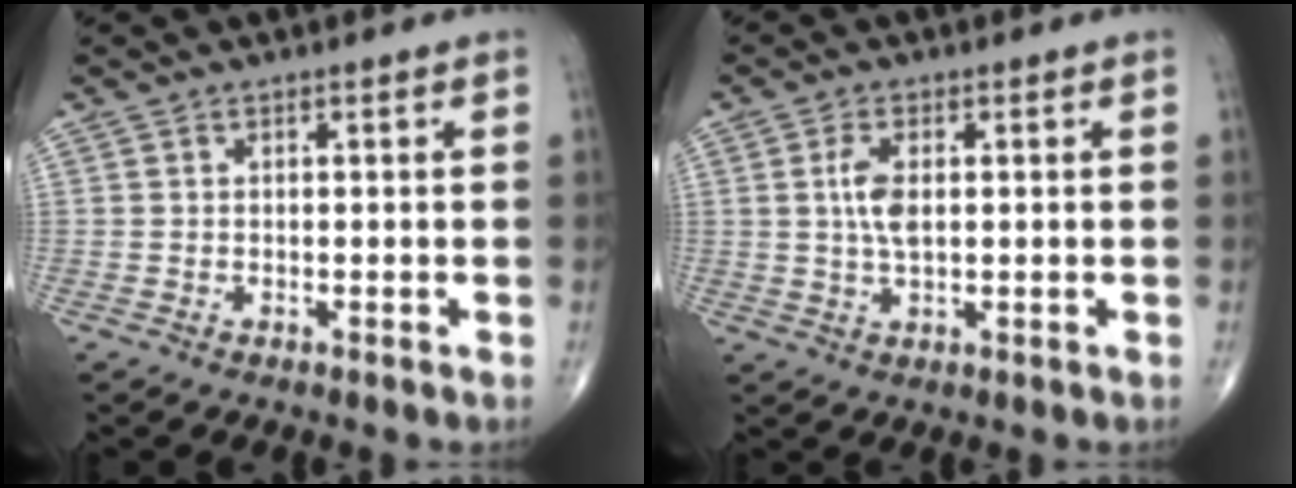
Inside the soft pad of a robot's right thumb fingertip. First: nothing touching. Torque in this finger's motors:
{"motor_torque": [0.93, 0.83, 1.03, 0.23, 0.07]}